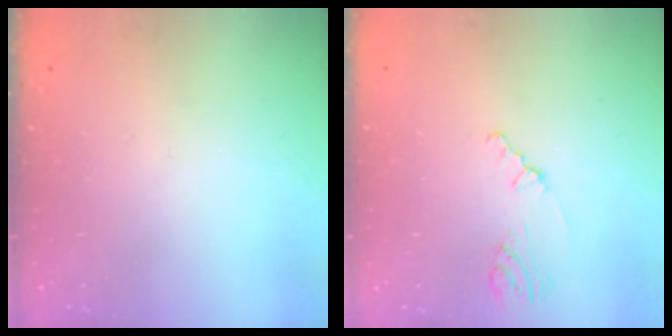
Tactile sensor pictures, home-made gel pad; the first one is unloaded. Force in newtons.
{"total": 1.4, "press": 1.3, "slide": 0.4}